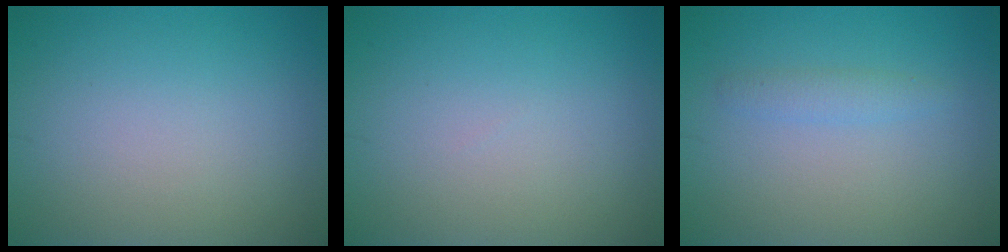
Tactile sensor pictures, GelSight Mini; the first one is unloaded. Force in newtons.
{"total": 0.0}
{"total": 1.3, "press": 1.3, "slide": 0.0}